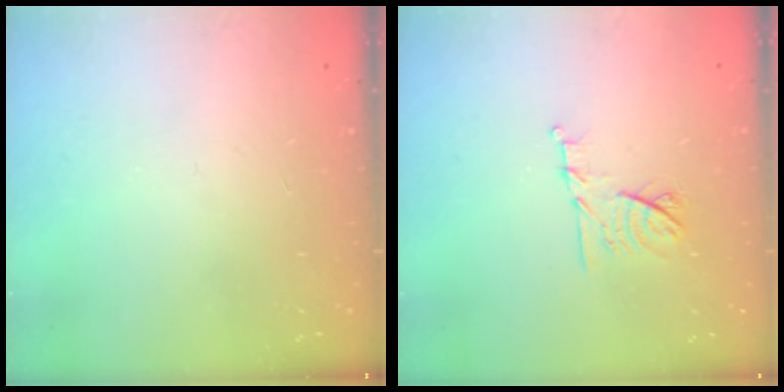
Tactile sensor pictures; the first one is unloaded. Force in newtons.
{"total": 10.5, "press": 10.5, "slide": 0.3}